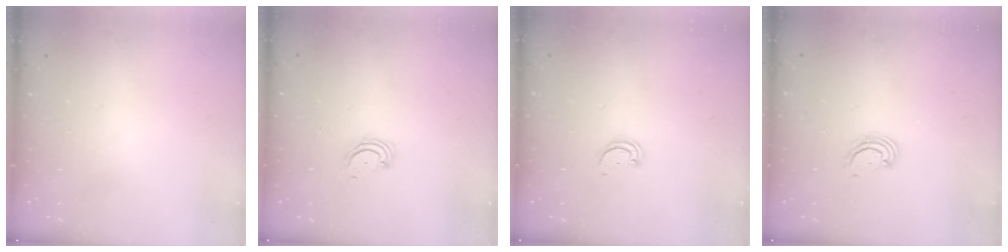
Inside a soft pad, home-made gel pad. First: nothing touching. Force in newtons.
{"total": 3.1, "press": 3.0, "slide": 0.4}
{"total": 1.5, "press": 1.5, "slide": 0.1}
{"total": 2.8, "press": 2.8, "slide": 0.3}